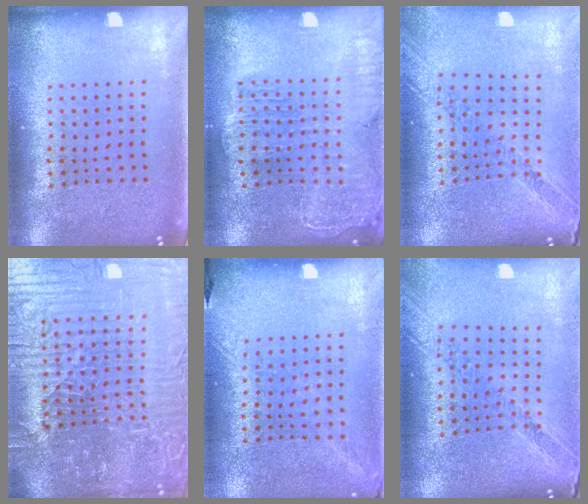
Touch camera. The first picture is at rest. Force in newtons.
{"total": 2.0, "press": 1.8, "slide": 0.8}
{"total": 1.2, "press": 1.2, "slide": 0.2}
{"total": 7.9, "press": 7.0, "slide": 3.7}
{"total": 1.3, "press": 1.0, "slide": 0.9}
{"total": 1.1, "press": 1.1, "slide": 0.2}